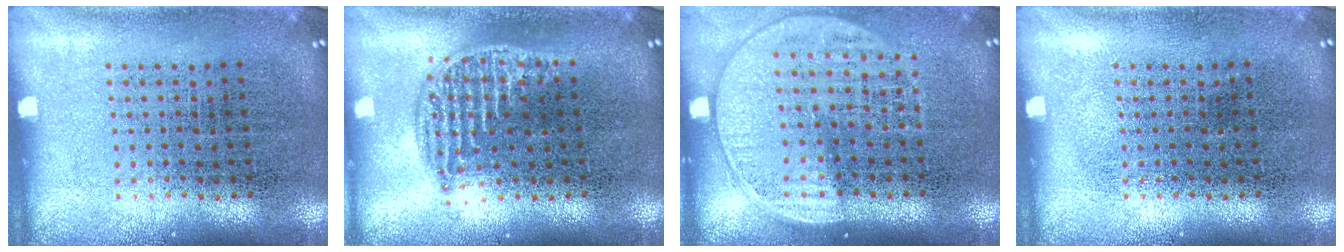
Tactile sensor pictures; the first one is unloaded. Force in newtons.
{"total": 1.2, "press": 1.1, "slide": 0.5}
{"total": 1.5, "press": 1.3, "slide": 0.8}
{"total": 0.0}